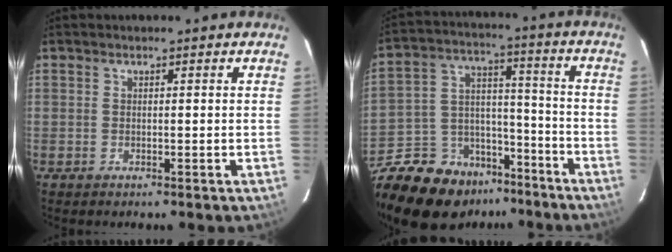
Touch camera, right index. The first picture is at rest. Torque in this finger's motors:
{"motor_torque": [-0.03, -1.16, -0.13, -0.12]}